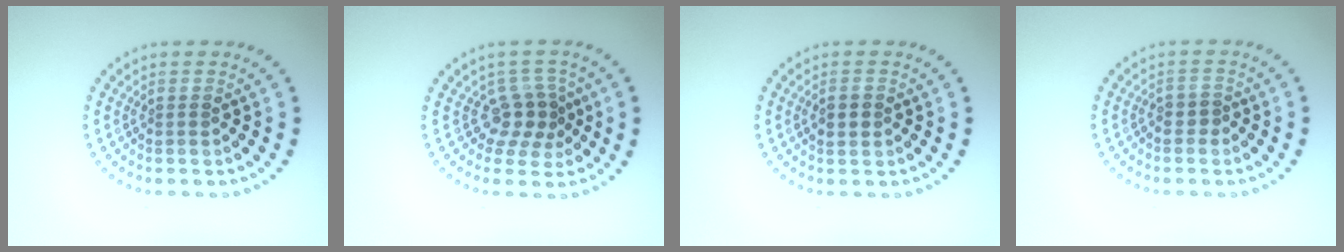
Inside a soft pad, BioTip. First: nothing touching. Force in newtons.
{"total": 2.9, "press": 2.3, "slide": 1.9}
{"total": 1.6, "press": 1.6, "slide": 0.1}
{"total": 1.1, "press": 0.9, "slide": 0.7}